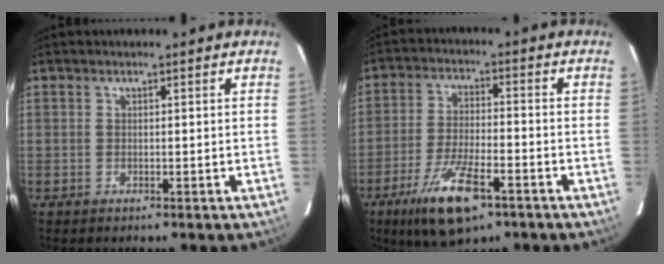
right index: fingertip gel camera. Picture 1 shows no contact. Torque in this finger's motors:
{"motor_torque": [1.11, -1.02, 0.57, 0.14]}